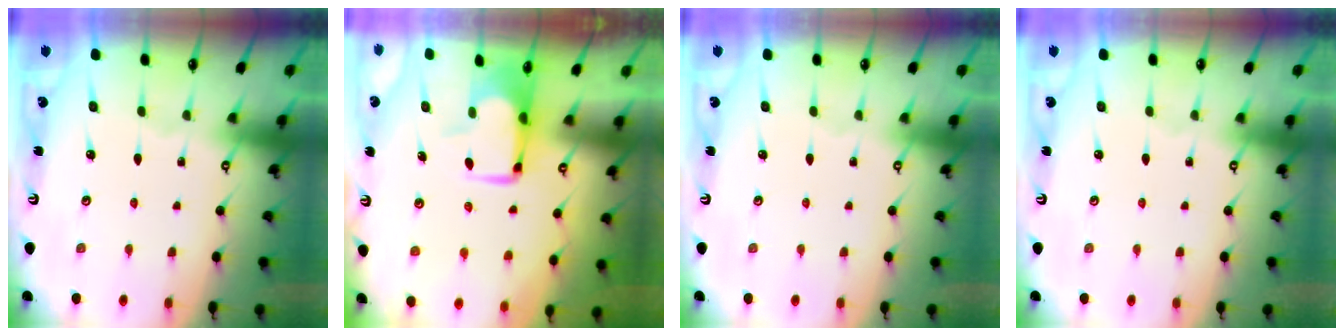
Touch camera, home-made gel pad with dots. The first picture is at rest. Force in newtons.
{"total": 1.2, "press": 1.0, "slide": 0.6}
{"total": 0.0}
{"total": 0.0}